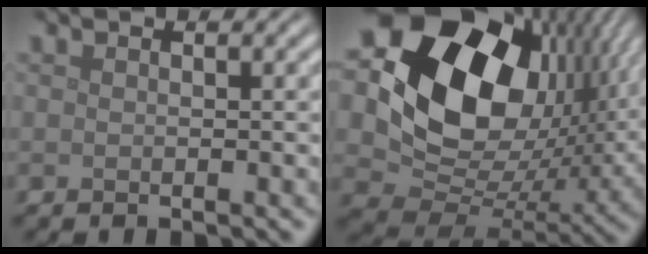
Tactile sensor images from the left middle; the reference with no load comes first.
{"total": 19.8, "force": [6.3, 13.5, 13.1], "torque": [-0.273, 0.008, 0.117]}